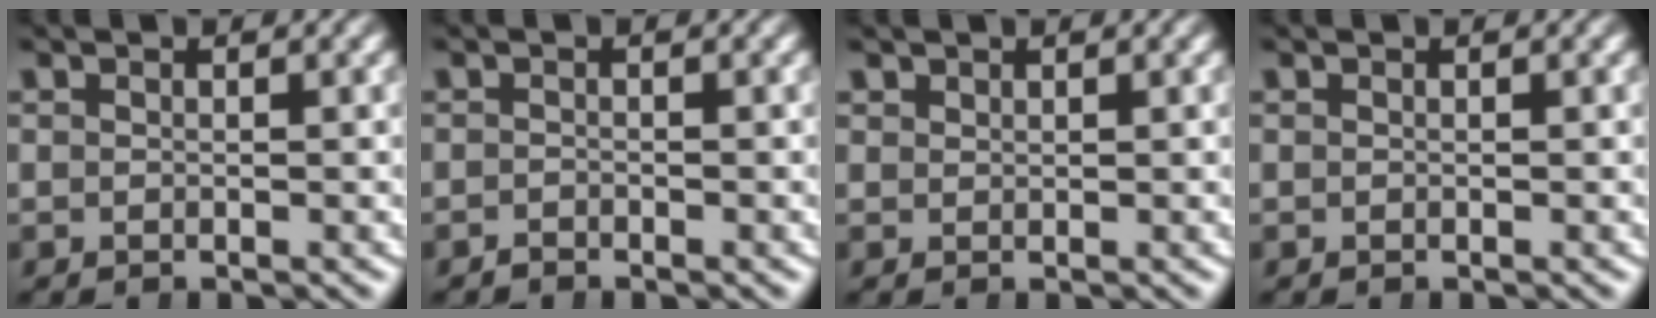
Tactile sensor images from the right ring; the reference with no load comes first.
{"total": 0.8, "force": [-0.7, -0.3, -0.3], "torque": [0.010, -0.006, -0.012]}
{"total": 1.0, "force": [0.9, -0.5, -0.2], "torque": [0.015, -0.006, 0.026]}
{"total": 0.0}